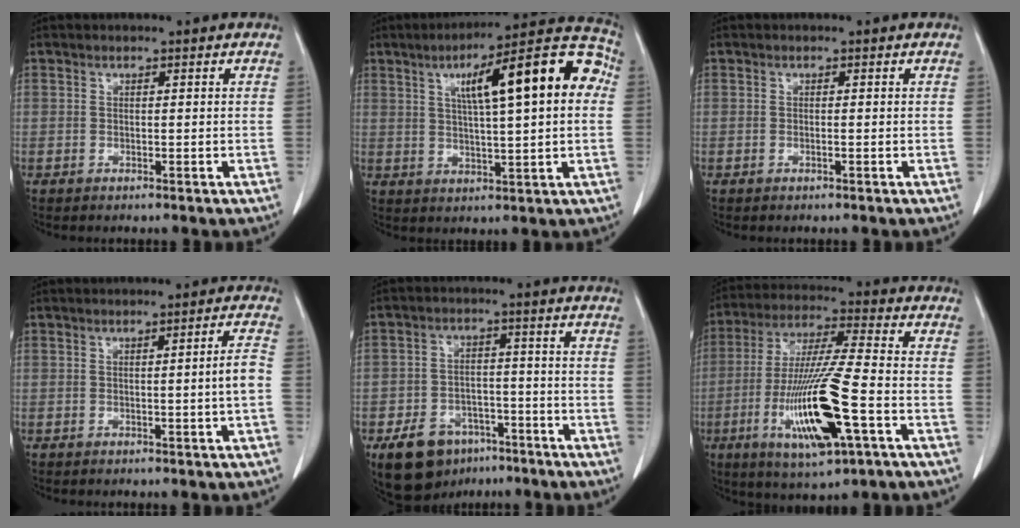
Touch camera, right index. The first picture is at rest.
{"total": 16.8, "force": [4.1, 2.5, 16.1], "torque": [-0.222, 0.039, 0.053]}
{"total": 0.0}
{"total": 2.9, "force": [-0.6, -0.6, 2.7], "torque": [-0.038, -0.001, -0.007]}
{"total": 9.7, "force": [-6.2, 6.3, 4.2], "torque": [-0.072, 0.010, -0.093]}
{"total": 16.6, "force": [-5.4, 1.4, 15.7], "torque": [-0.313, -0.021, -0.090]}